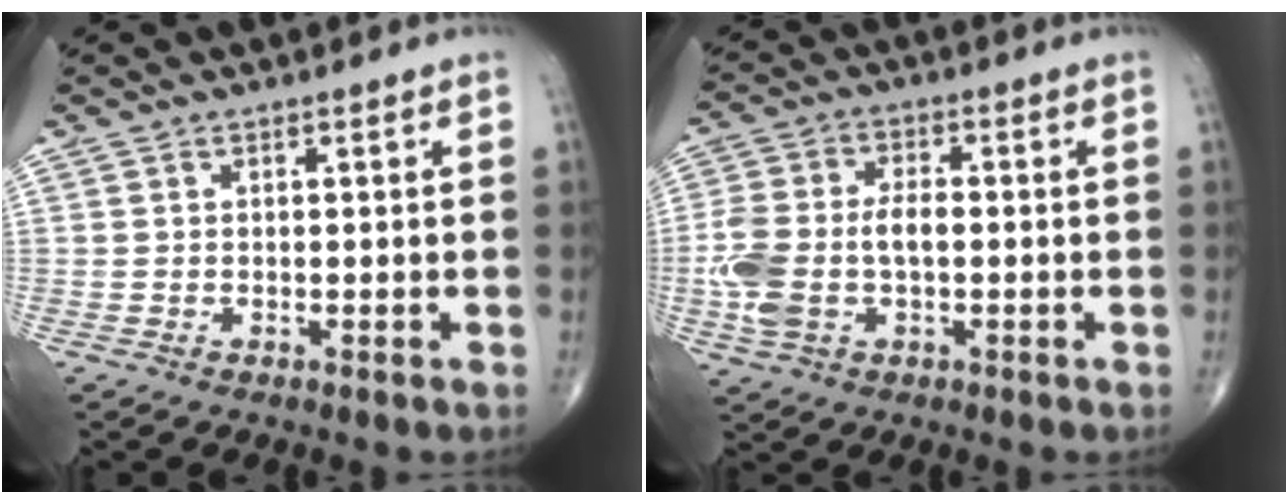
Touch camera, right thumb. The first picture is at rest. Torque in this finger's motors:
{"motor_torque": [0.13, 0.20, 1.00, -0.28, 0.08]}